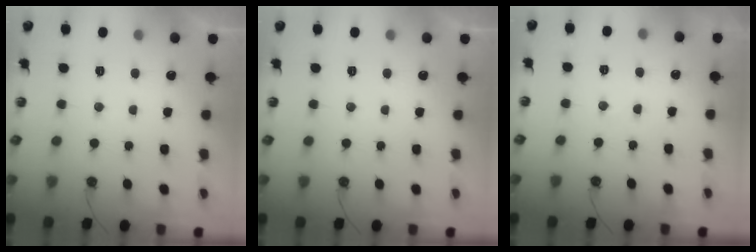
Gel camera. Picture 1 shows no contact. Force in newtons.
{"total": 0.0}
{"total": 3.2, "press": 3.2, "slide": 0.6}